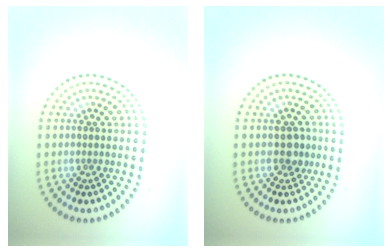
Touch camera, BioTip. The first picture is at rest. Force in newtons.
{"total": 1.7, "press": 1.7, "slide": 0.4}